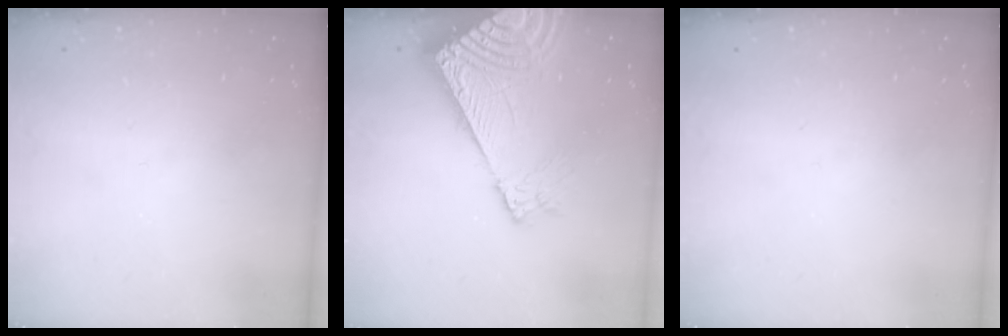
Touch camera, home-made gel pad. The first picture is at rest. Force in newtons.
{"total": 16.3, "press": 16.1, "slide": 3.0}
{"total": 0.0}